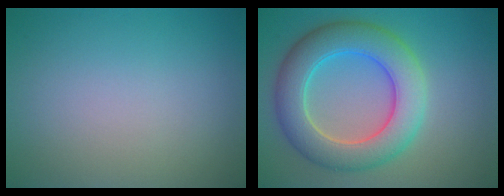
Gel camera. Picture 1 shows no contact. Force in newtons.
{"total": 7.9, "press": 7.8, "slide": 0.6}